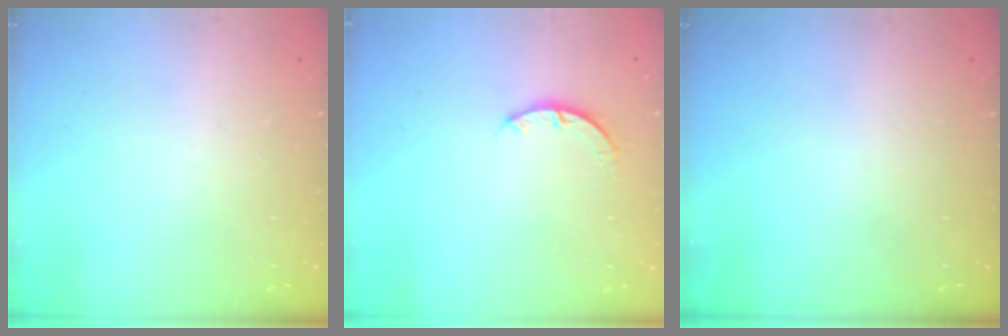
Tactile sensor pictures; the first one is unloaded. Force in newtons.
{"total": 2.9, "press": 2.9, "slide": 0.4}
{"total": 0.0}